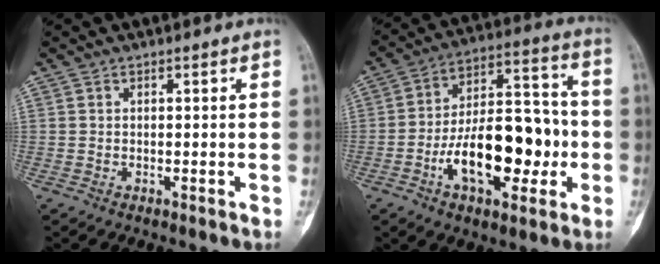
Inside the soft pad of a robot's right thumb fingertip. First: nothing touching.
{"total": 19.4, "force": [-4.8, 10.1, 15.9], "torque": [-0.225, 0.043, -0.076]}